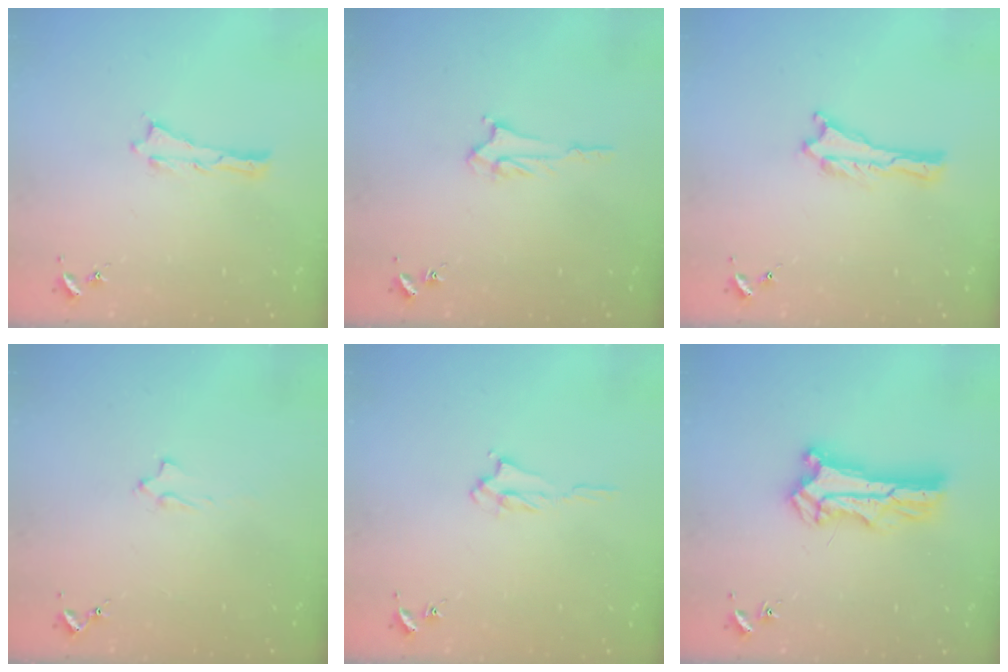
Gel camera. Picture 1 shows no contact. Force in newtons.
{"total": 2.6, "press": 2.6, "slide": 0.3}
{"total": 0.0}
{"total": 2.0, "press": 2.0, "slide": 0.4}
{"total": 2.1, "press": 2.0, "slide": 0.3}
{"total": 7.4, "press": 7.4, "slide": 0.7}